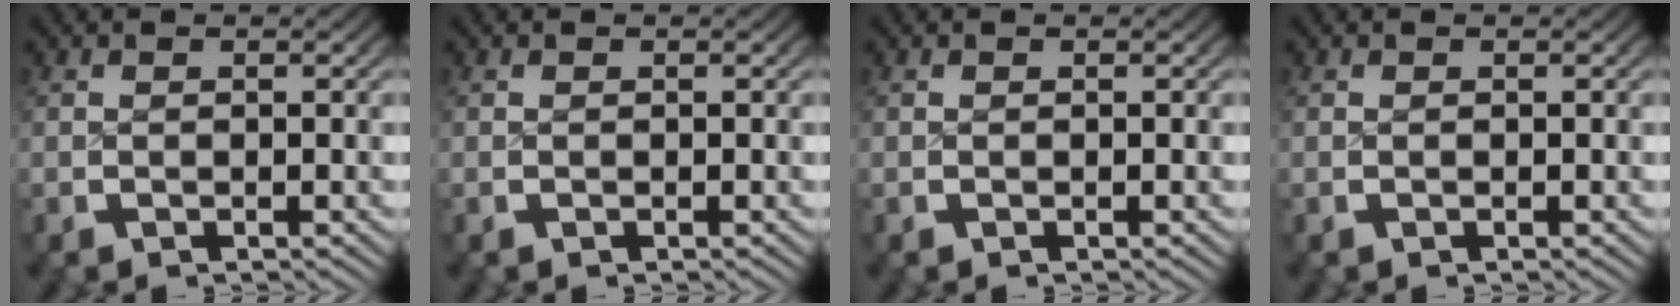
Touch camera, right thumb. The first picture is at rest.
{"total": 0.0}
{"total": 0.0}
{"total": 0.0}